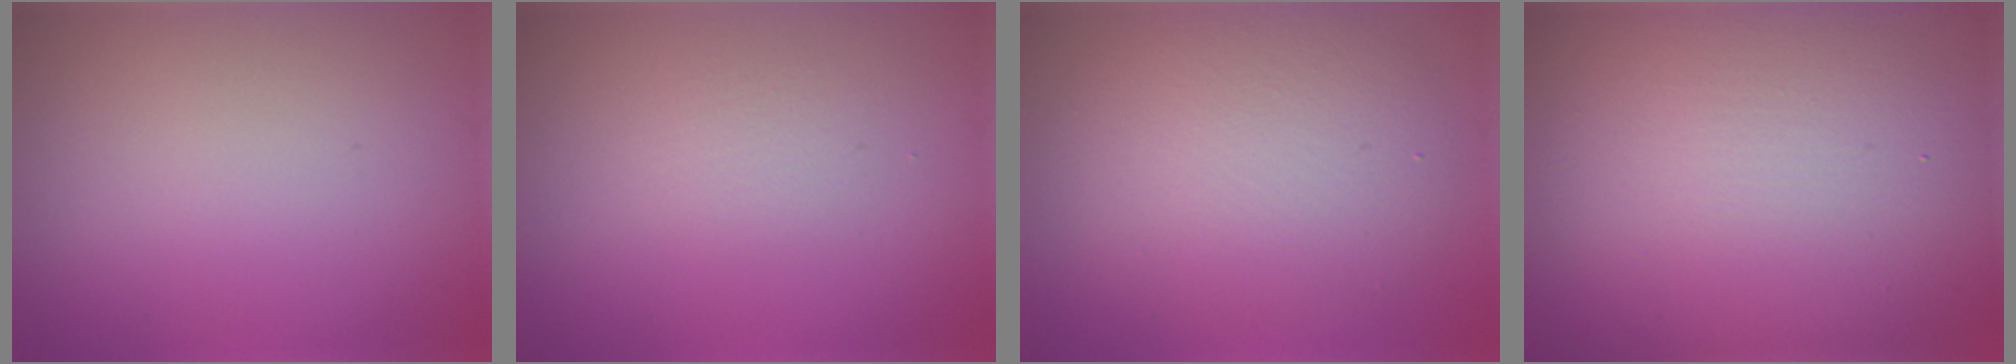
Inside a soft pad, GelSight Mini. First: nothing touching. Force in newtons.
{"total": 1.2, "press": 1.2, "slide": 0.0}
{"total": 6.0, "press": 6.0, "slide": 0.3}
{"total": 23.1, "press": 23.1, "slide": 1.2}